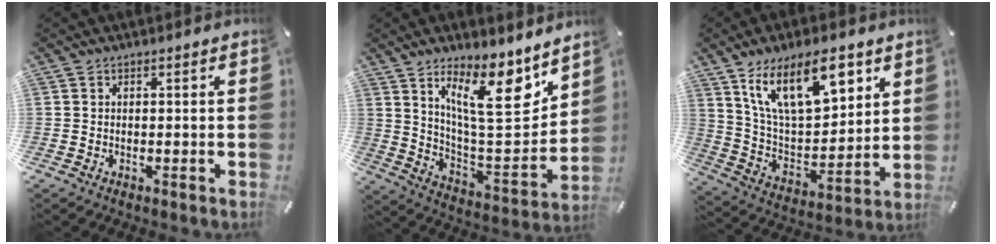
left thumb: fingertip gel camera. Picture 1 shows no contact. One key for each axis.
{"total": 18.3, "fx": 11.4, "fy": 6.1, "fz": 13.0, "tx": -0.196, "ty": -0.078, "tz": 0.186}
{"total": 19.1, "fx": 11.2, "fy": 9.3, "fz": 12.5, "tx": -0.235, "ty": -0.042, "tz": 0.192}